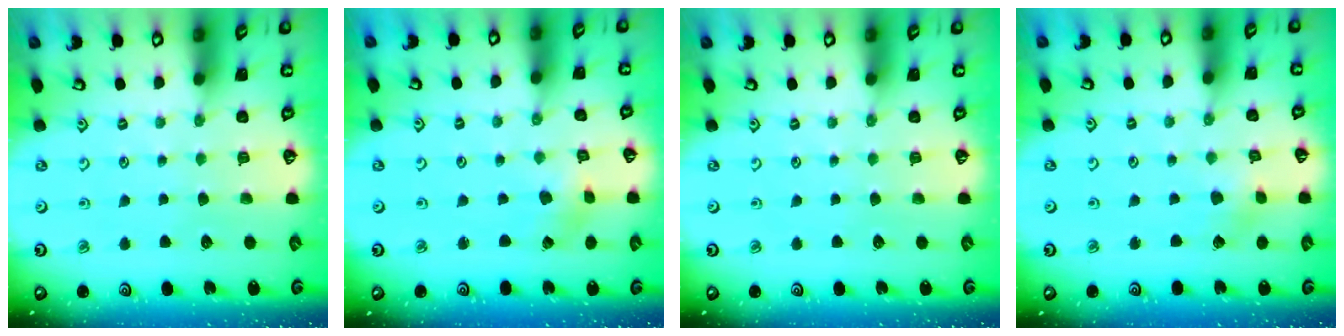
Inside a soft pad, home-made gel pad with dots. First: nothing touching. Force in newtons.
{"total": 1.0, "press": 1.0, "slide": 0.1}
{"total": 0.0}
{"total": 1.9, "press": 1.9, "slide": 0.2}